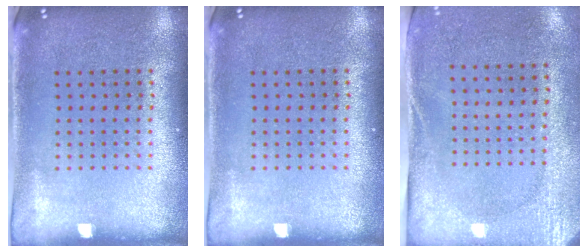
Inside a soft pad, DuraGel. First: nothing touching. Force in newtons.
{"total": 0.0}
{"total": 2.7, "press": 2.1, "slide": 1.7}